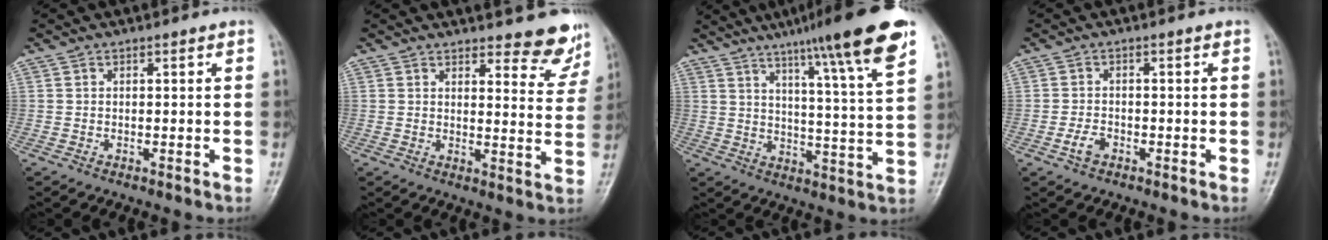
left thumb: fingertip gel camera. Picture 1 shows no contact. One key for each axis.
{"total": 9.1, "fx": 8.2, "fy": 2.7, "fz": 2.8, "tx": 0.002, "ty": -0.063, "tz": 0.082}
{"total": 19.2, "fx": 12.5, "fy": 1.0, "fz": 14.6, "tx": -0.196, "ty": -0.051, "tz": 0.178}
{"total": 2.4, "fx": -1.2, "fy": 1.5, "fz": 1.4, "tx": -0.029, "ty": 0.008, "tz": -0.024}